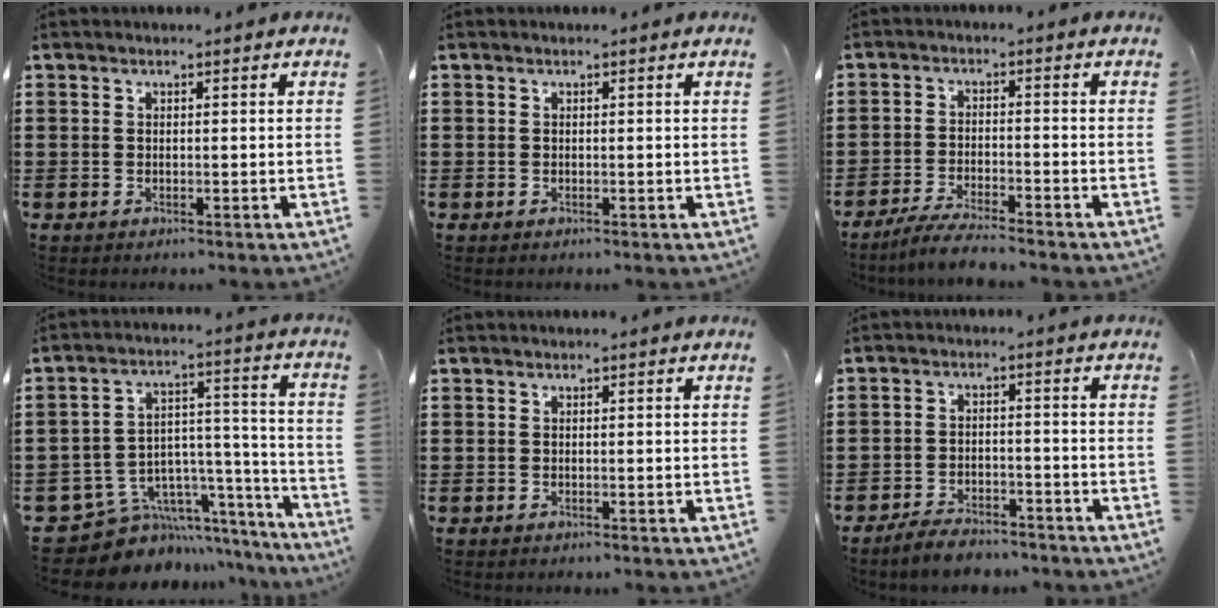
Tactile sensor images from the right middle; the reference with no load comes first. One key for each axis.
{"total": 0.0}
{"total": 4.3, "fx": -4.0, "fy": 0.0, "fz": 1.7, "tx": -0.036, "ty": -0.006, "tz": -0.078}
{"total": 8.1, "fx": -5.9, "fy": 5.4, "fz": 1.6, "tx": -0.043, "ty": 0.002, "tz": -0.102}
{"total": 0.0}
{"total": 3.8, "fx": -3.6, "fy": 0.7, "fz": 0.9, "tx": -0.023, "ty": 0.007, "tz": -0.076}